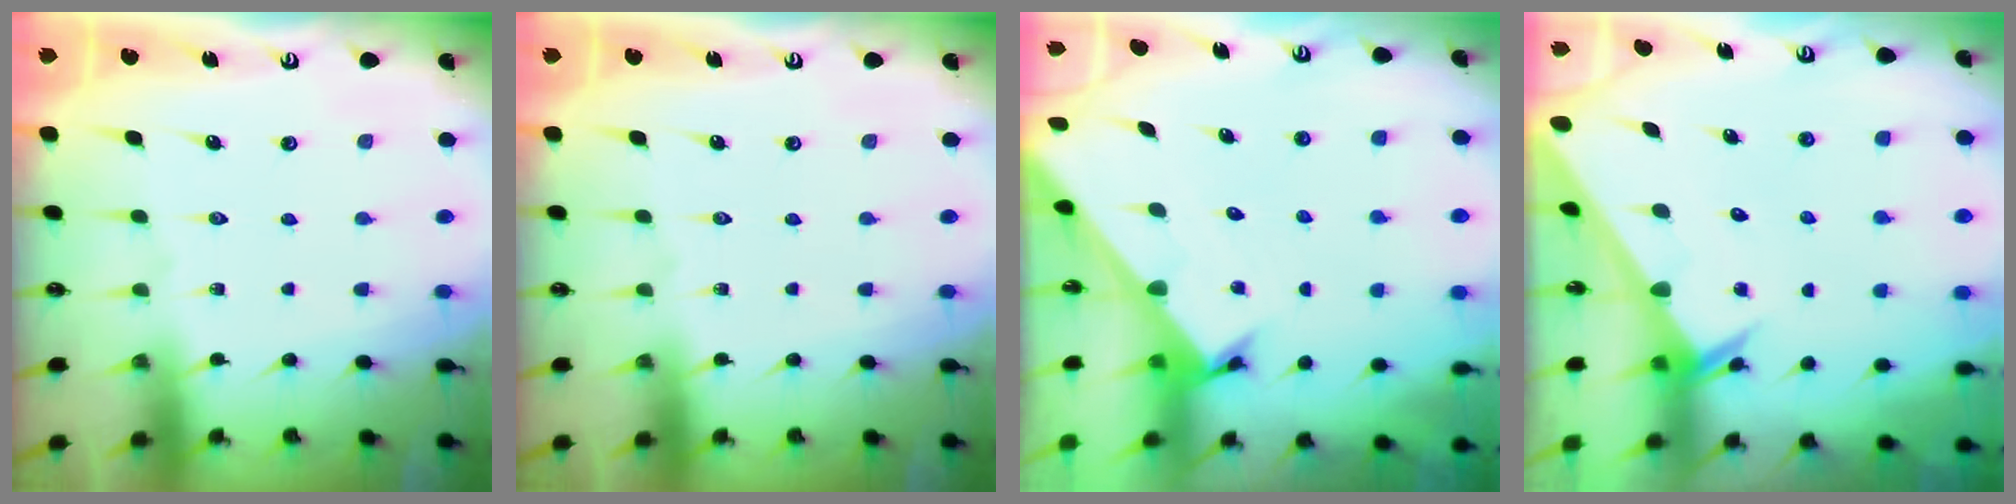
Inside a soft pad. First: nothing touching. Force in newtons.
{"total": 0.0}
{"total": 2.4, "press": 2.4, "slide": 0.2}
{"total": 2.5, "press": 2.5, "slide": 0.0}